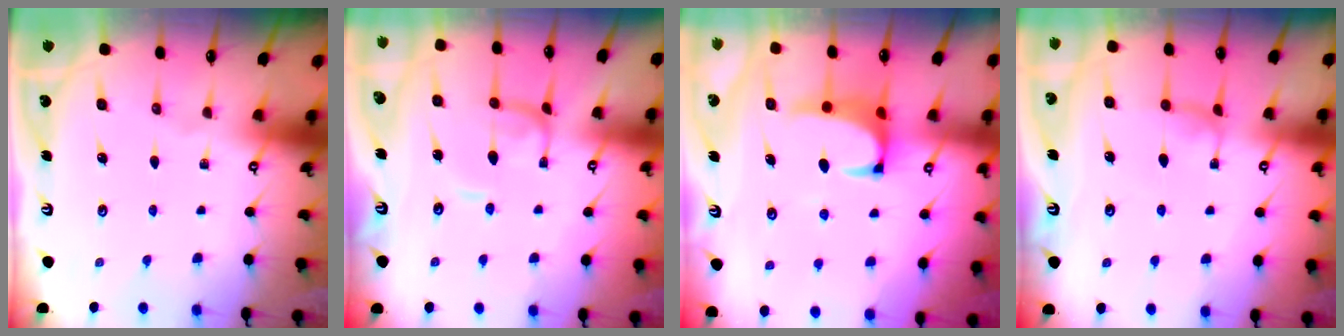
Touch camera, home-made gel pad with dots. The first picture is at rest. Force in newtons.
{"total": 0.9, "press": 0.9, "slide": 0.2}
{"total": 1.5, "press": 1.2, "slide": 0.8}
{"total": 1.1, "press": 1.0, "slide": 0.3}